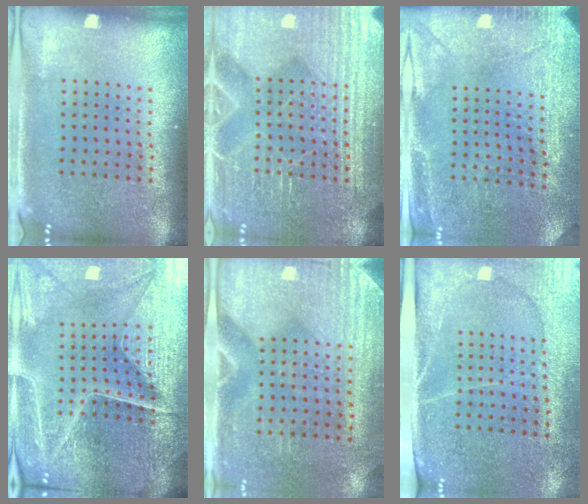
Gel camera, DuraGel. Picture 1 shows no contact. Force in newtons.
{"total": 4.5, "press": 4.5, "slide": 0.5}
{"total": 3.0, "press": 2.8, "slide": 1.0}
{"total": 5.2, "press": 4.9, "slide": 1.6}
{"total": 3.0, "press": 2.6, "slide": 1.5}
{"total": 2.9, "press": 2.7, "slide": 1.2}